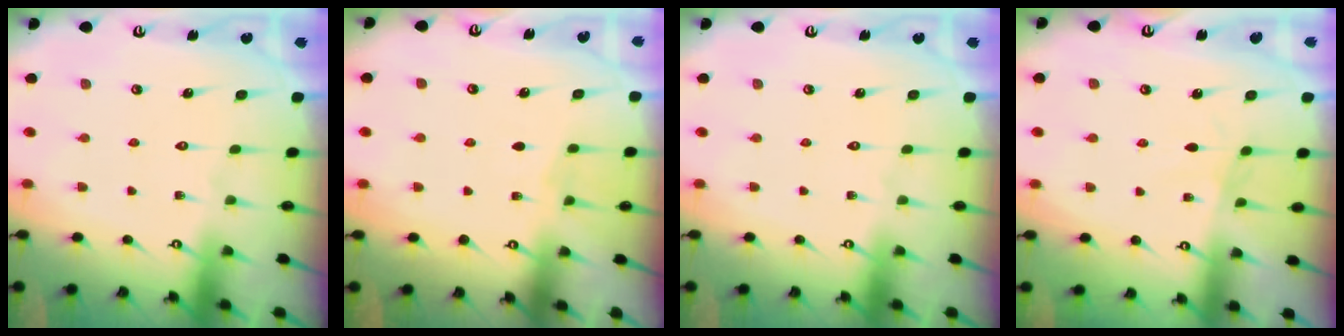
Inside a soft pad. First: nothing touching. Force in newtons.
{"total": 2.1, "press": 2.1, "slide": 0.3}
{"total": 0.0}
{"total": 0.6, "press": 0.6, "slide": 0.3}